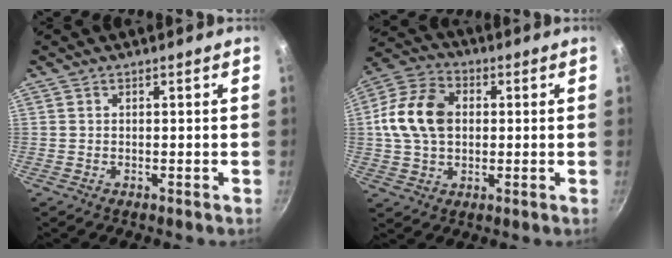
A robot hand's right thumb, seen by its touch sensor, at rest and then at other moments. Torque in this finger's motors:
{"motor_torque": [-0.42, 0.78, 0.09, 0.01, 0.12]}